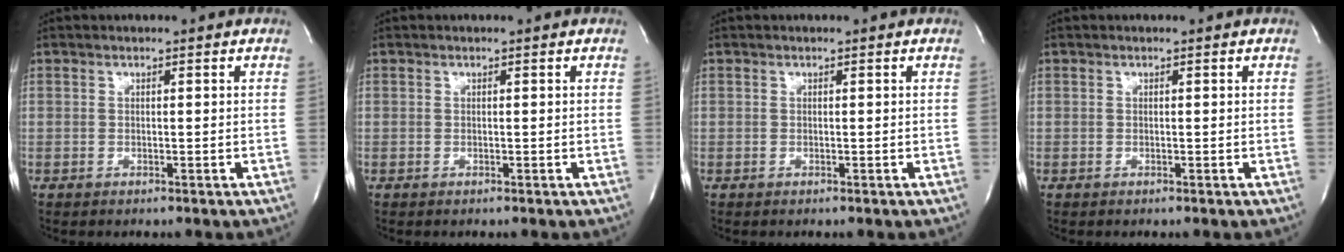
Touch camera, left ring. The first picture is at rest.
{"total": 0.0}
{"total": 0.0}
{"total": 0.0}